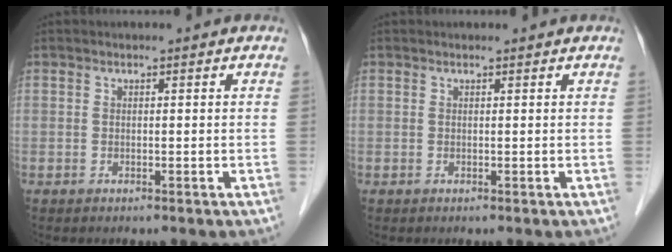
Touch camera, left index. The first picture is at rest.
{"total": 0.8, "force": [0.8, 0.1, 0.2], "torque": [-0.008, 0.005, 0.009]}